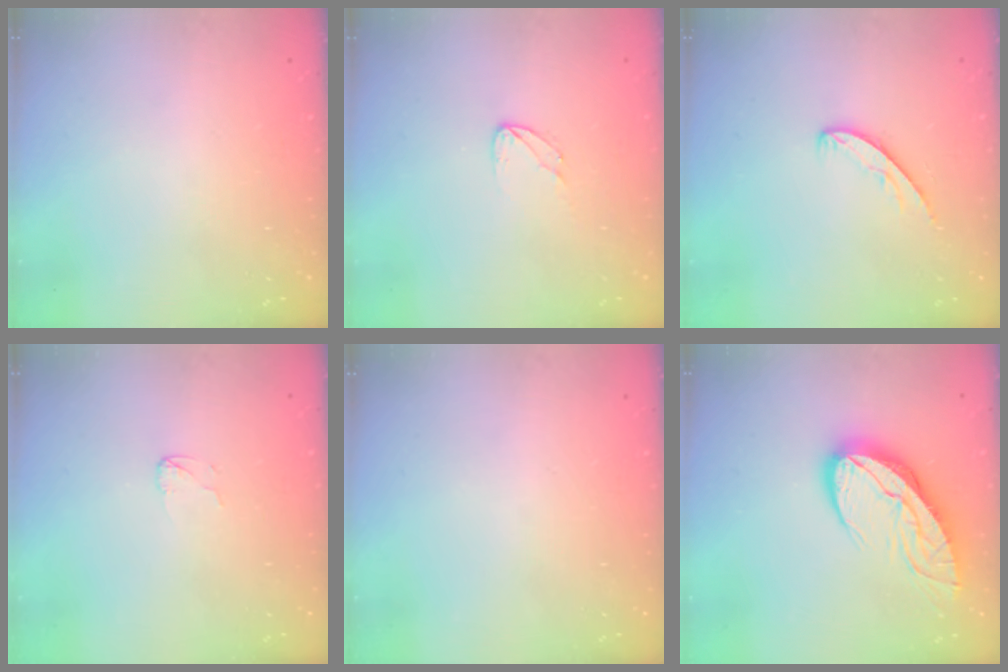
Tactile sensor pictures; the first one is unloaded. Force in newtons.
{"total": 3.8, "press": 3.8, "slide": 0.3}
{"total": 5.0, "press": 5.0, "slide": 0.5}
{"total": 2.9, "press": 2.9, "slide": 0.2}
{"total": 0.0}
{"total": 11.7, "press": 11.6, "slide": 1.2}